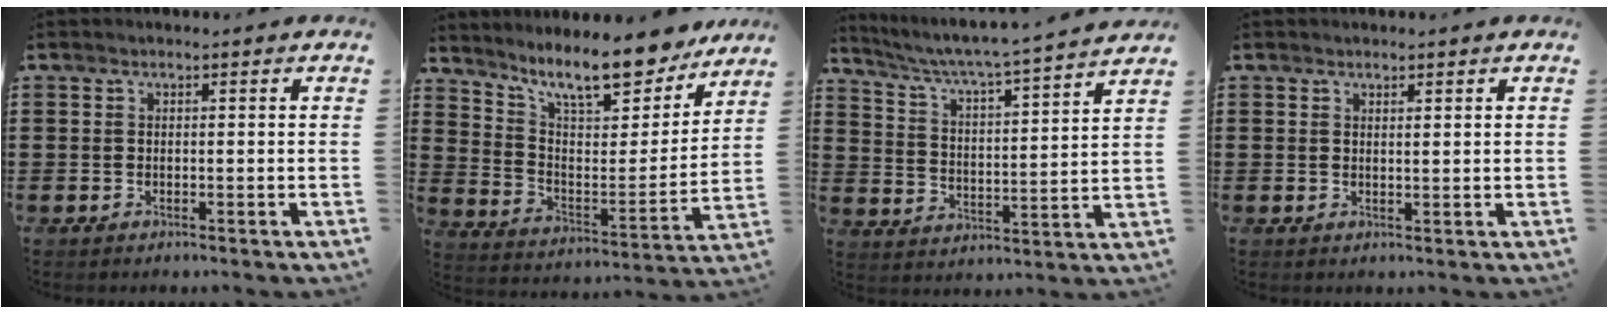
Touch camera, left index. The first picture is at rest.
{"total": 11.7, "force": [10.0, 1.9, 5.6], "torque": [-0.123, -0.066, 0.172]}
{"total": 4.4, "force": [3.9, -0.7, 1.8], "torque": [-0.057, -0.040, 0.055]}
{"total": 1.2, "force": [1.1, 0.0, 0.6], "torque": [-0.012, 0.000, 0.020]}